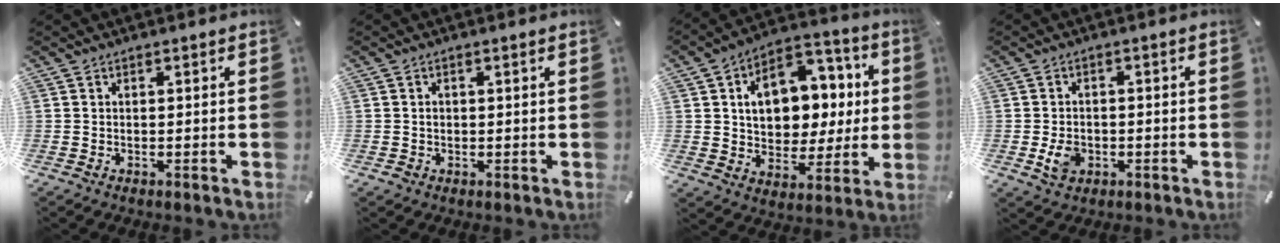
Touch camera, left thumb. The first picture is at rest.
{"total": 0.9, "force": [0.1, 0.7, 0.5], "torque": [-0.011, 0.005, 0.001]}
{"total": 14.4, "force": [2.1, 11.4, 8.5], "torque": [-0.128, -0.009, 0.045]}
{"total": 4.7, "force": [-1.2, 3.5, 2.9], "torque": [-0.059, -0.002, -0.026]}